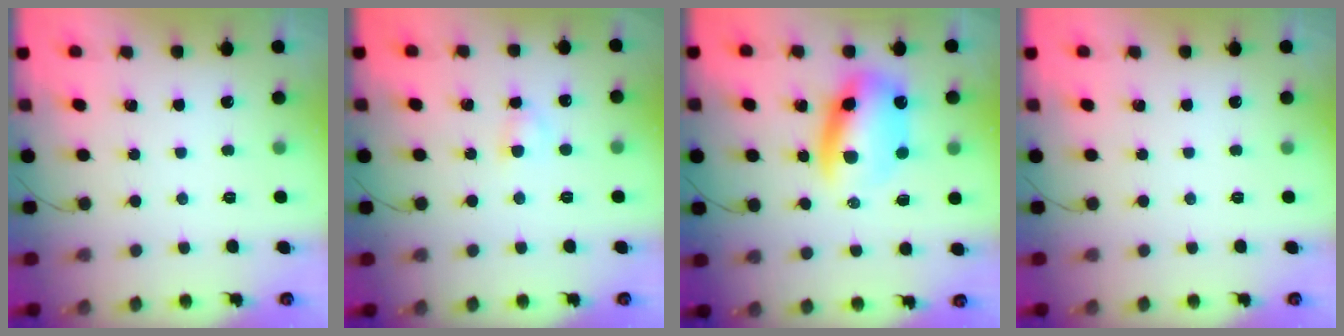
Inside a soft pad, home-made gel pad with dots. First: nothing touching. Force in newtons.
{"total": 2.9, "press": 2.7, "slide": 1.1}
{"total": 11.7, "press": 11.2, "slide": 3.1}
{"total": 0.0}